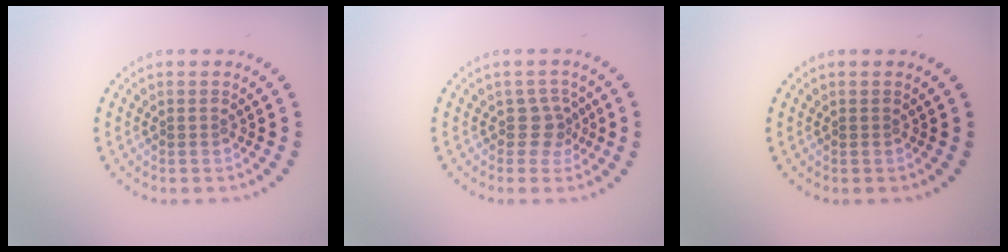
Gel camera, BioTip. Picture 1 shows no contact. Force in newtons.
{"total": 1.9, "press": 1.4, "slide": 1.3}
{"total": 0.0}